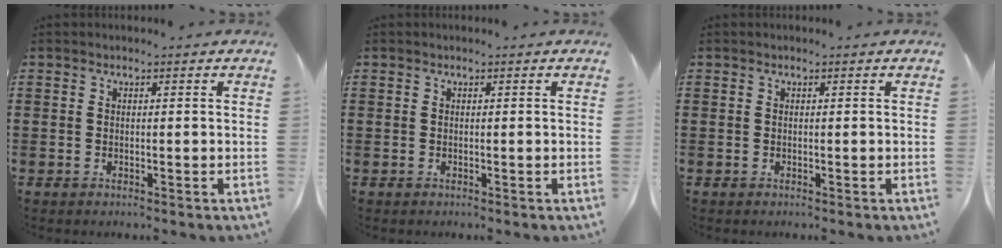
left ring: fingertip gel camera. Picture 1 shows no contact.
{"total": 0.0}
{"total": 0.0}